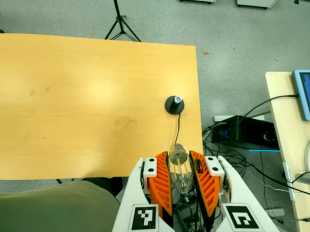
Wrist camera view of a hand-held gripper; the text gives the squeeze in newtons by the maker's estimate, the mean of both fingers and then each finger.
{"total": 21.7, "left": 24.4, "right": 19.0}